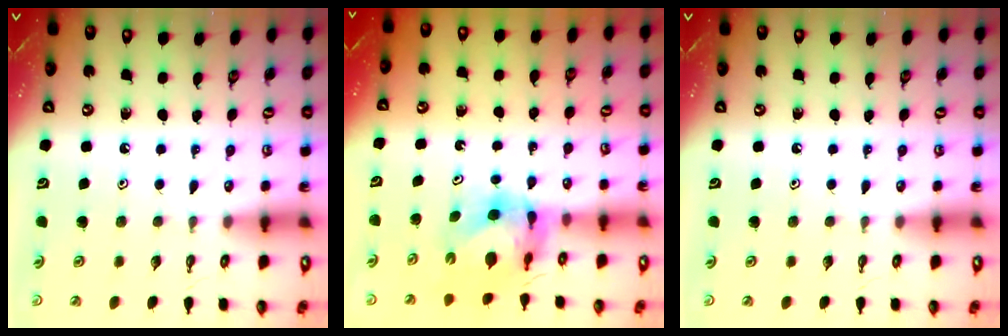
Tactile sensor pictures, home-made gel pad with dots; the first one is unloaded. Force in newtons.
{"total": 7.2, "press": 7.2, "slide": 0.7}
{"total": 0.0}